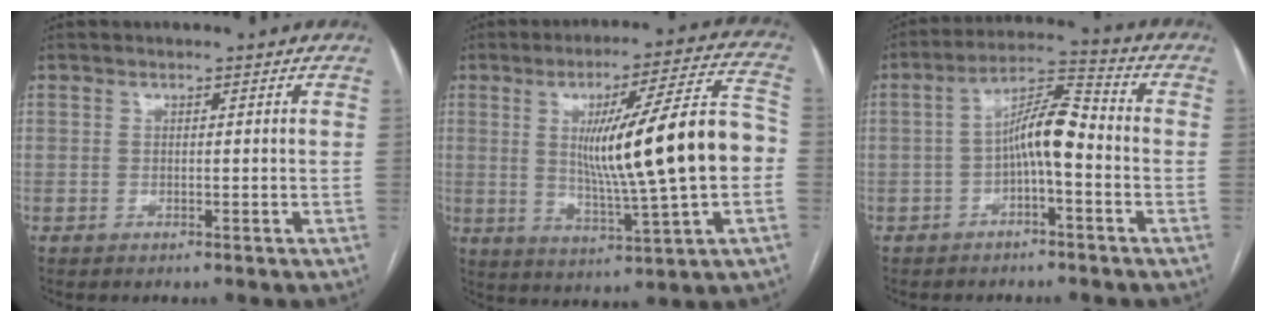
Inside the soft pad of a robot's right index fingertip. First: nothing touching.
{"total": 18.7, "force": [-0.1, 0.6, 18.7], "torque": [-0.291, 0.012, 0.001]}
{"total": 7.8, "force": [-1.6, 1.6, 7.5], "torque": [-0.136, 0.028, -0.029]}